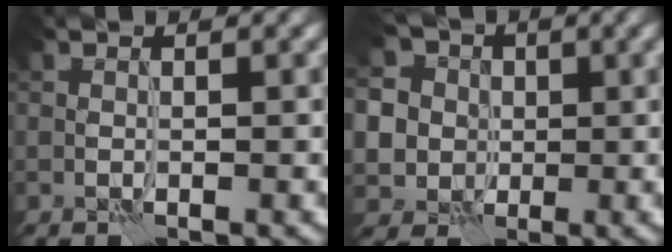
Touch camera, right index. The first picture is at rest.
{"total": 8.6, "force": [1.8, 7.8, 3.2], "torque": [-0.076, 0.023, 0.014]}